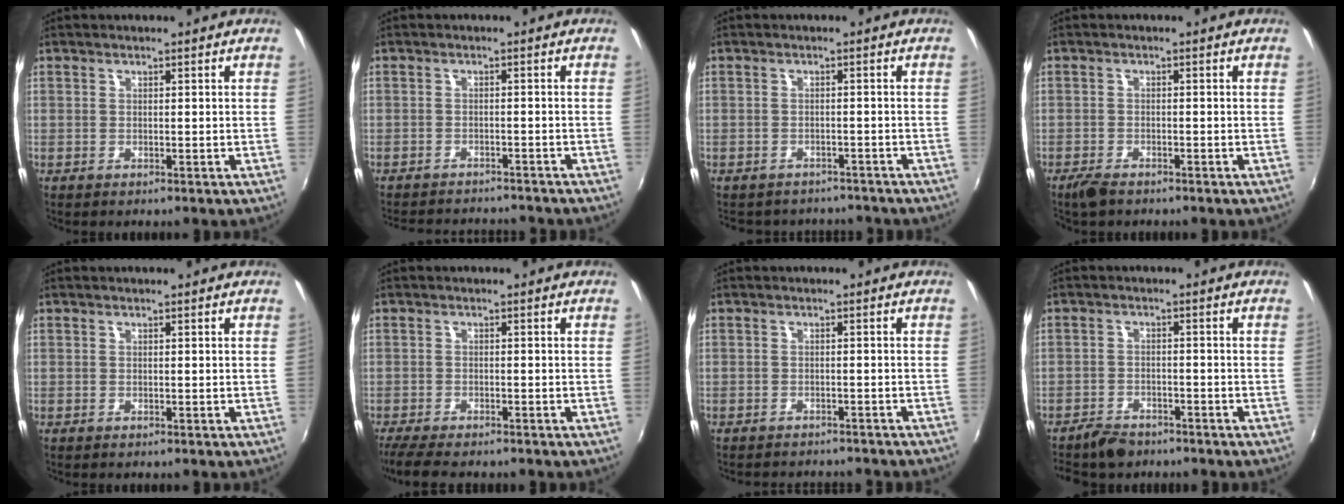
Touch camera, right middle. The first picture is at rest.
{"total": 10.5, "force": [-9.6, 2.1, 3.7], "torque": [-0.086, -0.013, -0.134]}
{"total": 7.5, "force": [-6.6, 2.9, 2.0], "torque": [-0.048, -0.011, -0.087]}
{"total": 3.0, "force": [-2.5, 1.1, 1.3], "torque": [-0.038, -0.007, -0.050]}
{"total": 0.0}
{"total": 7.0, "force": [-5.9, 1.2, 3.6], "torque": [-0.089, -0.029, -0.102]}
{"total": 7.3, "force": [-6.7, 1.6, 2.4], "torque": [-0.057, -0.012, -0.088]}
{"total": 4.8, "force": [-4.2, 2.1, 1.1], "torque": [-0.043, -0.001, -0.073]}